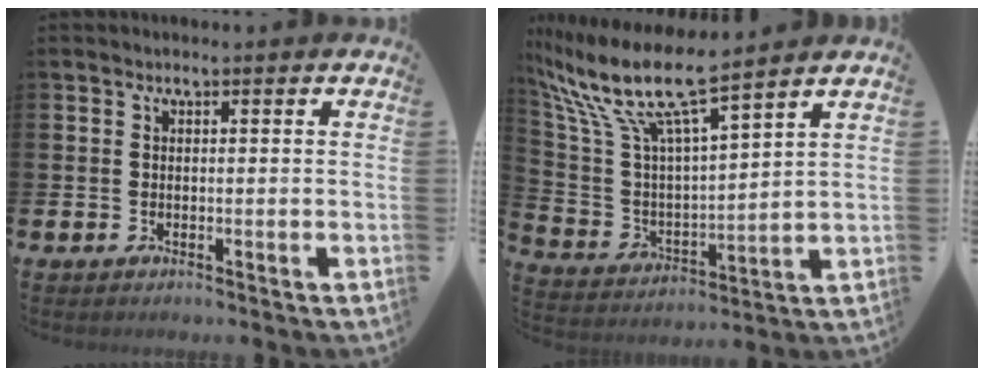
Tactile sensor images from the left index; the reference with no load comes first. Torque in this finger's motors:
{"motor_torque": [1.03, -1.10, 1.05, 0.21]}